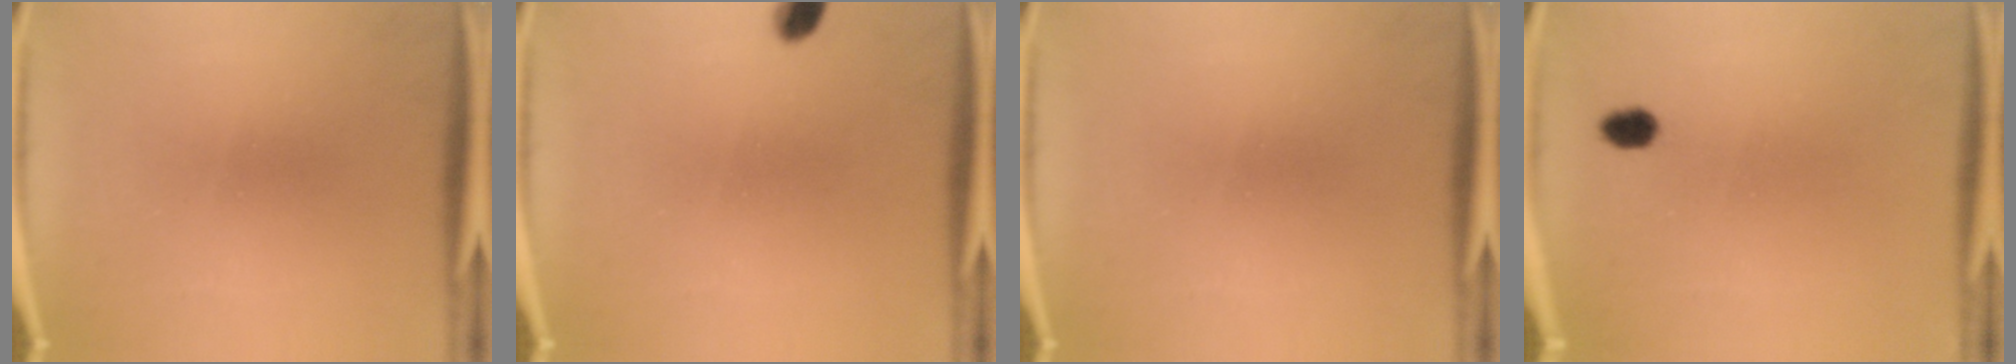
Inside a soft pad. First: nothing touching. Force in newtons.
{"total": 2.9}
{"total": 0.0}
{"total": 2.3}